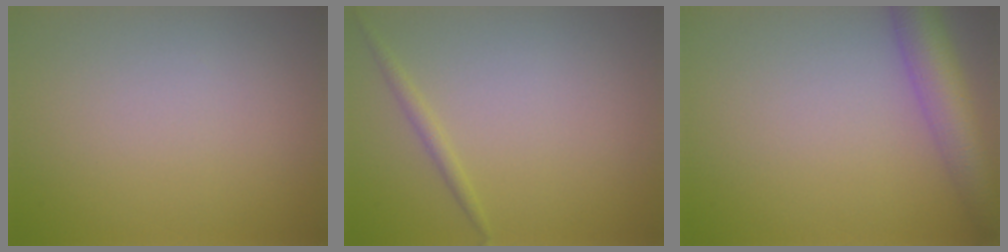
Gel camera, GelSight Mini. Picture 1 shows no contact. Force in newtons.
{"total": 1.1, "press": 1.1, "slide": 0.1}
{"total": 5.6, "press": 5.6, "slide": 0.2}